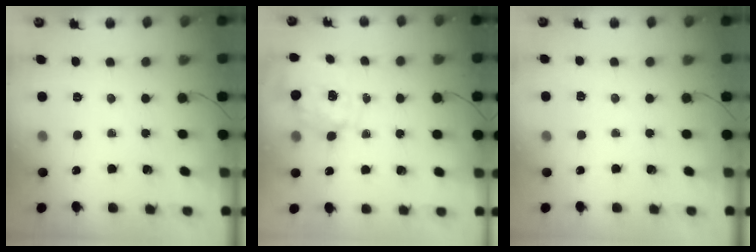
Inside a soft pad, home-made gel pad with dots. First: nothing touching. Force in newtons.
{"total": 2.8, "press": 2.6, "slide": 0.9}
{"total": 5.0, "press": 4.8, "slide": 1.5}